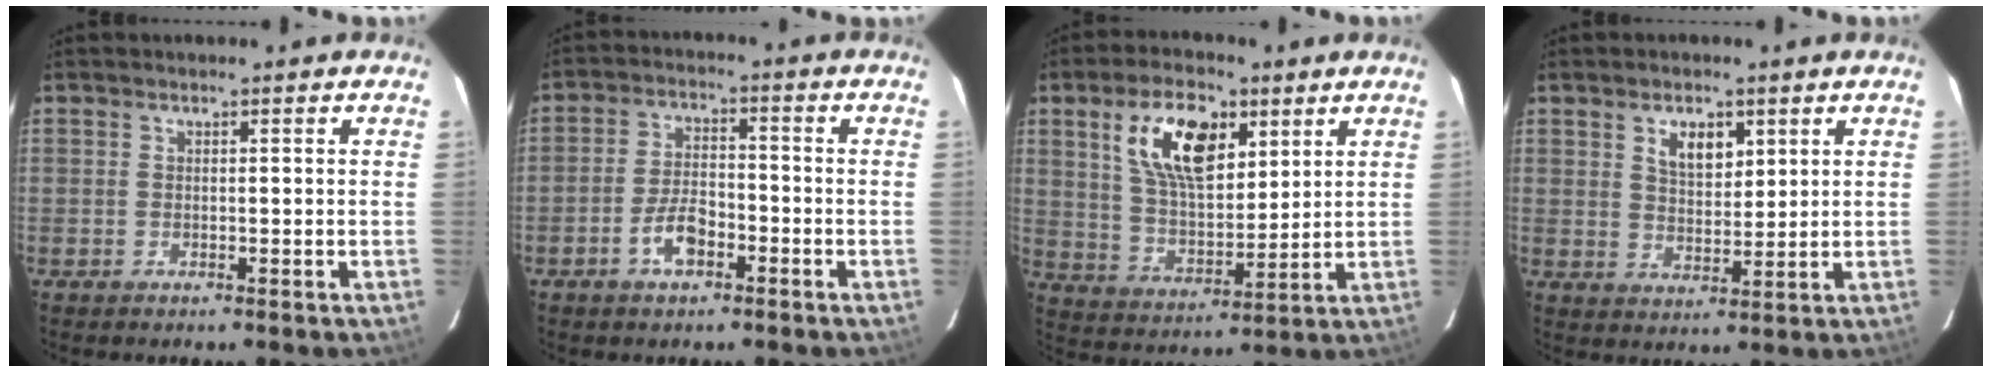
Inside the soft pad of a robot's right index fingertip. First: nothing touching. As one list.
[{"total": 6.0, "force": [-3.2, 2.8, 4.3], "torque": [-0.091, 0.007, -0.054]}, {"total": 14.3, "force": [6.4, 7.1, 10.6], "torque": [-0.184, 0.013, 0.123]}, {"total": 5.7, "force": [2.8, 3.1, 3.9], "torque": [-0.064, 0.006, 0.052]}]